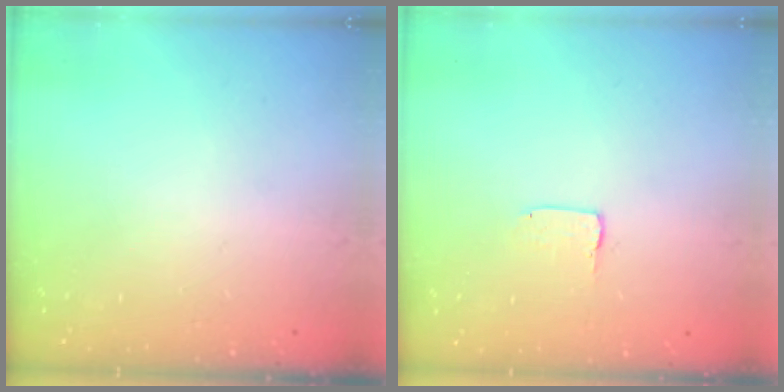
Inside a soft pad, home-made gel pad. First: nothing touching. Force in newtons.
{"total": 2.0, "press": 2.0, "slide": 0.1}